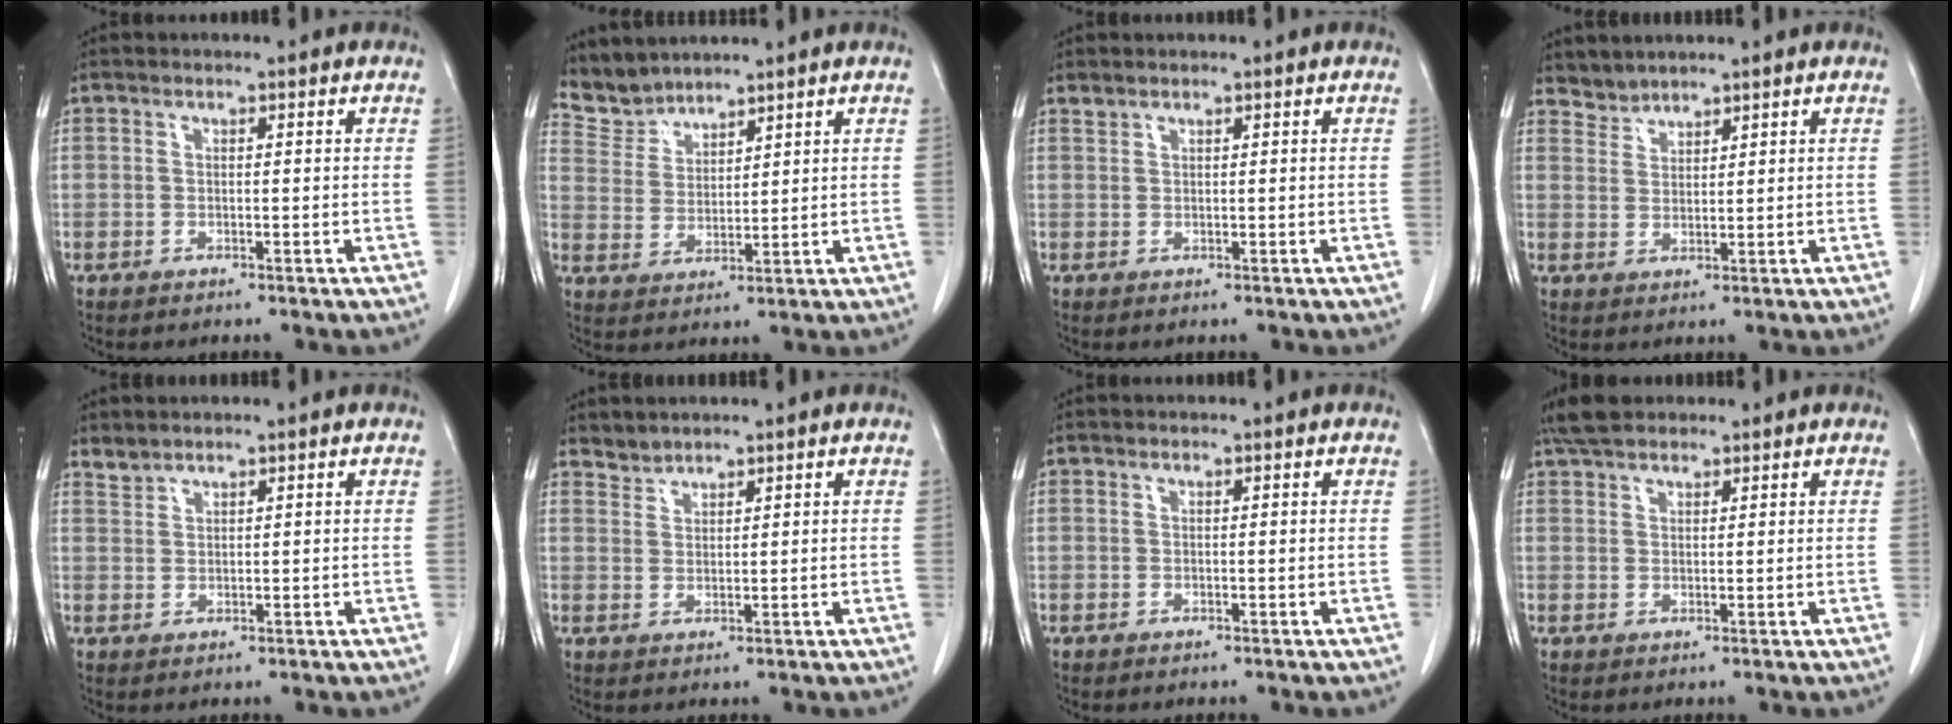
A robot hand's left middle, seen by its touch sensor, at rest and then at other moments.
{"total": 5.1, "force": [5.0, 0.9, -0.6], "torque": [0.005, 0.006, 0.113]}
{"total": 0.7, "force": [0.7, 0.0, 0.0], "torque": [-0.005, 0.003, 0.016]}
{"total": 2.5, "force": [2.3, 0.3, -0.7], "torque": [0.011, 0.006, 0.051]}
{"total": 1.5, "force": [1.5, 0.1, 0.0], "torque": [-0.003, 0.004, 0.035]}
{"total": 1.9, "force": [1.9, 0.2, -0.4], "torque": [0.007, 0.003, 0.038]}
{"total": 0.0}
{"total": 4.2, "force": [3.6, 1.6, 1.6], "torque": [-0.038, 0.016, 0.069]}